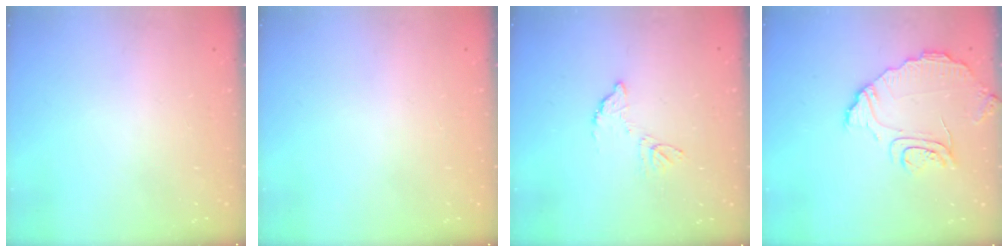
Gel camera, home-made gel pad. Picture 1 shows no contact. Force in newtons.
{"total": 0.0}
{"total": 6.8, "press": 6.8, "slide": 0.3}
{"total": 10.5, "press": 10.5, "slide": 0.6}